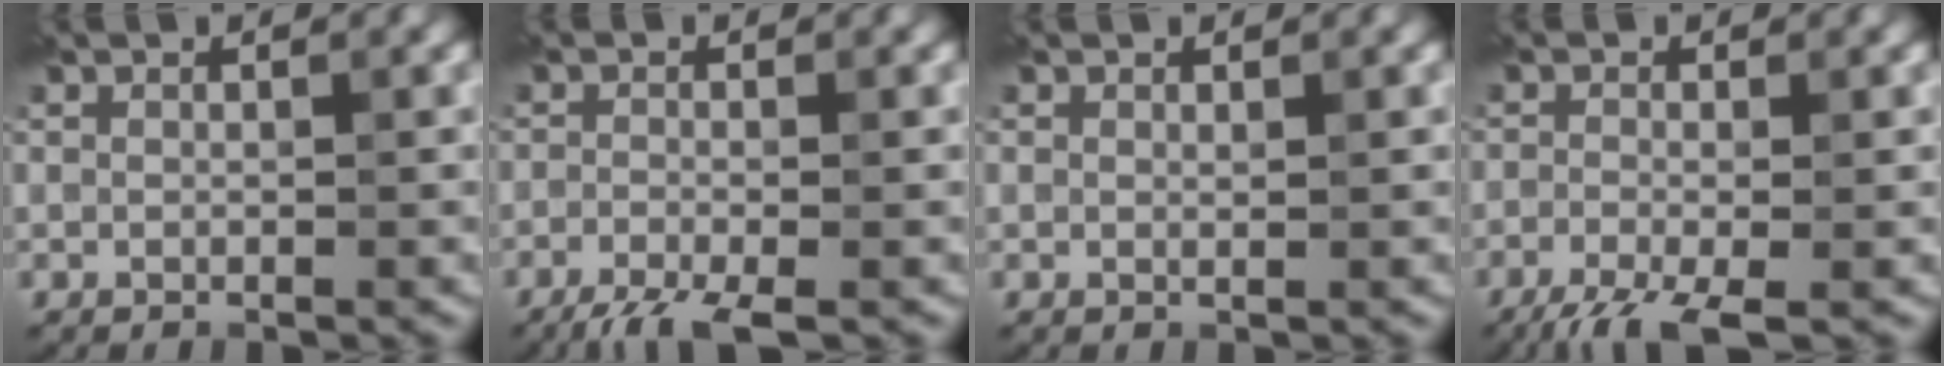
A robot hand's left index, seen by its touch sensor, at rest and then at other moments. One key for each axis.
{"total": 4.0, "fx": -2.9, "fy": 0.7, "fz": 2.6, "tx": -0.048, "ty": -0.008, "tz": -0.061}
{"total": 0.0}
{"total": 5.0, "fx": -3.3, "fy": 1.2, "fz": 3.5, "tx": -0.067, "ty": -0.014, "tz": -0.067}